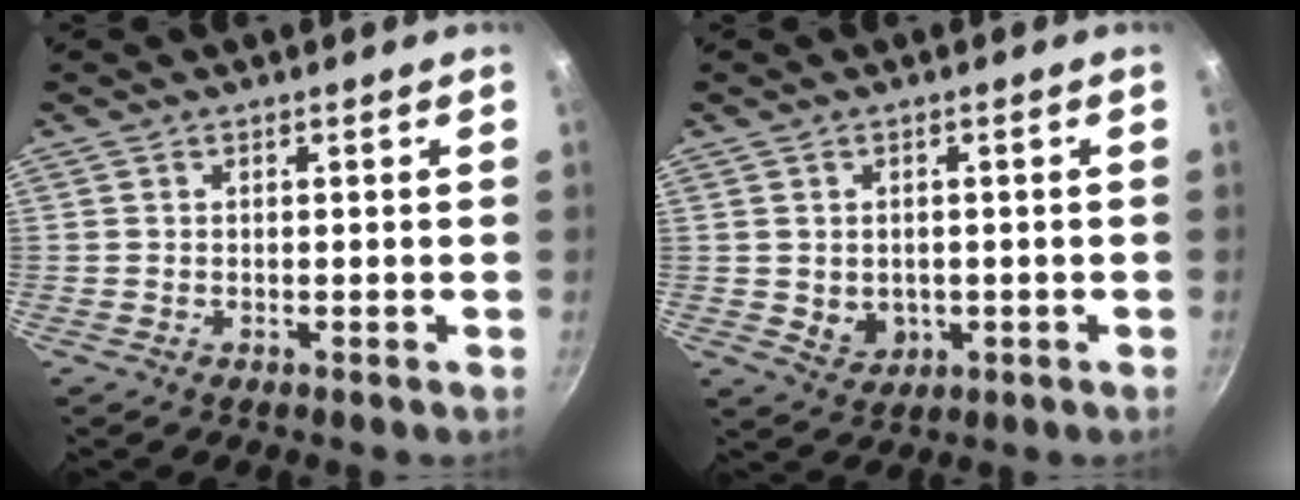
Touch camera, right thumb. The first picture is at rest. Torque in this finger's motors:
{"motor_torque": [0.62, -0.07, -0.28, -0.13, 0.11]}